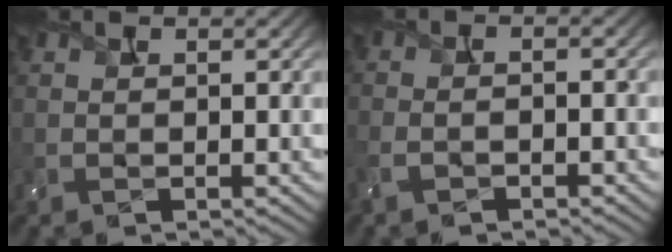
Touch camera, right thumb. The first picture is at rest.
{"total": 3.2, "force": [-2.1, 1.1, 2.2], "torque": [-0.045, 0.001, -0.045]}